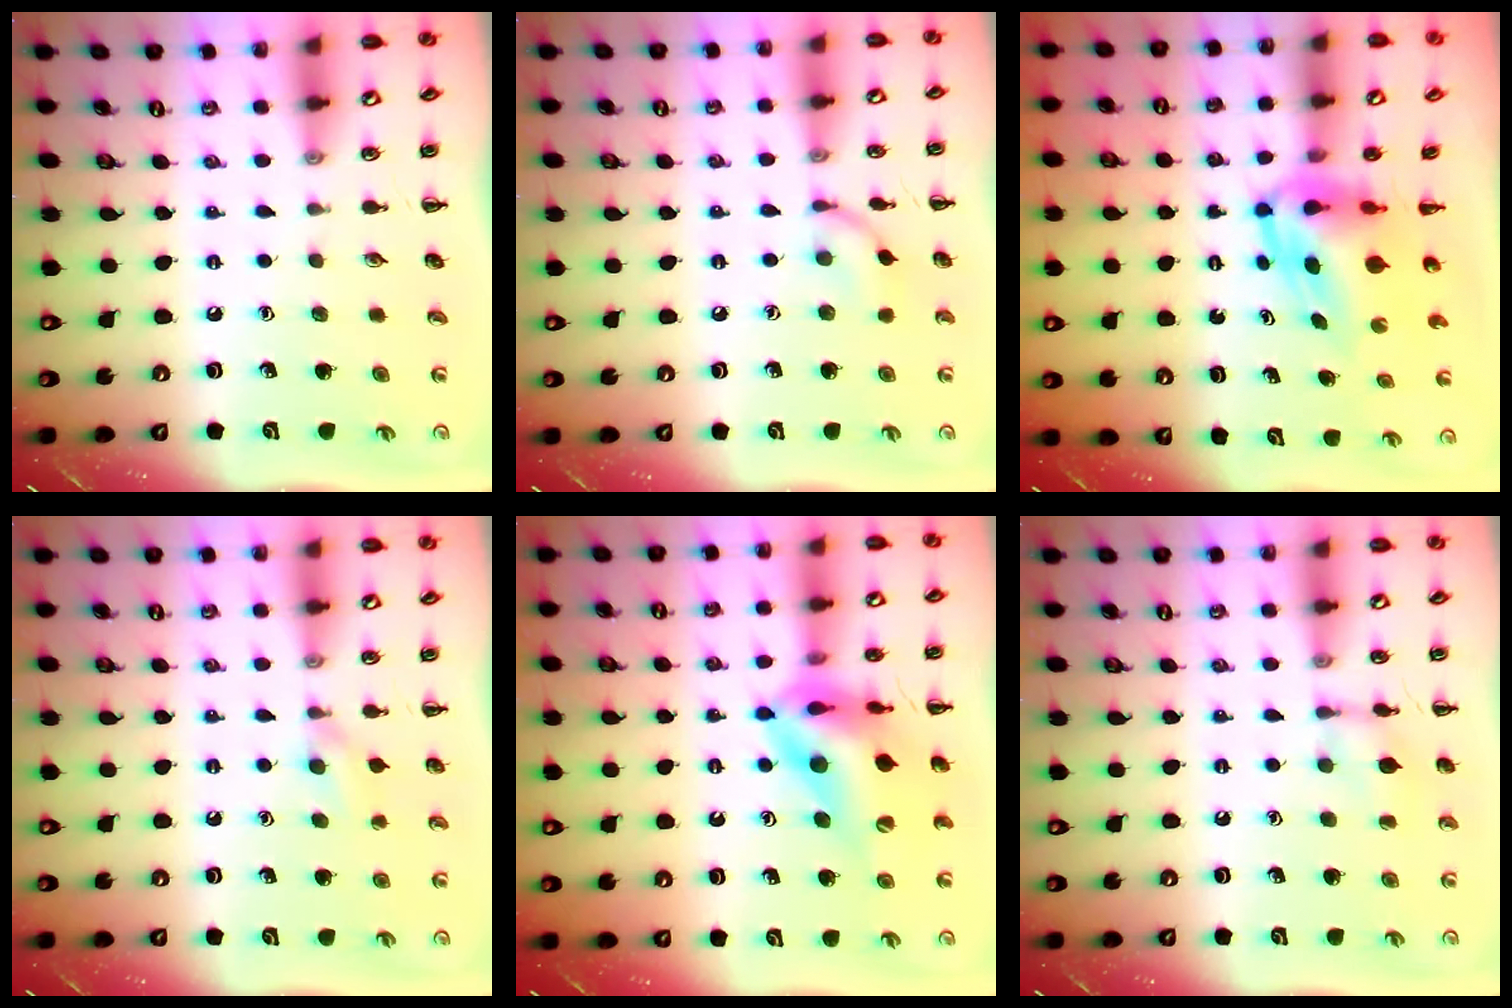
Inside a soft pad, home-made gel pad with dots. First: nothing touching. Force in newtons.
{"total": 7.6, "press": 7.6, "slide": 0.4}
{"total": 5.0, "press": 4.8, "slide": 1.3}
{"total": 4.9, "press": 4.6, "slide": 1.8}
{"total": 15.1, "press": 14.4, "slide": 4.7}
{"total": 9.0, "press": 8.9, "slide": 1.5}